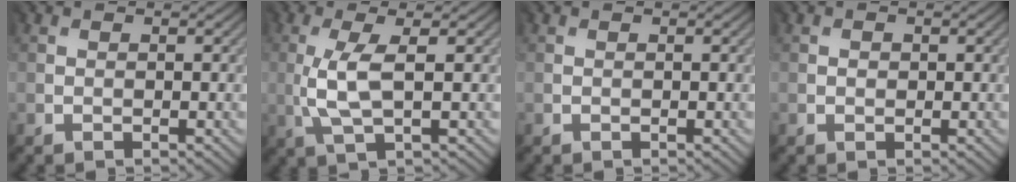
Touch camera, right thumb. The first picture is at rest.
{"total": 4.2, "force": [0.1, 1.1, 4.1], "torque": [-0.101, 0.005, 0.003]}
{"total": 0.0}
{"total": 0.7, "force": [0.3, 0.6, -0.1], "torque": [0.004, -0.001, 0.008]}